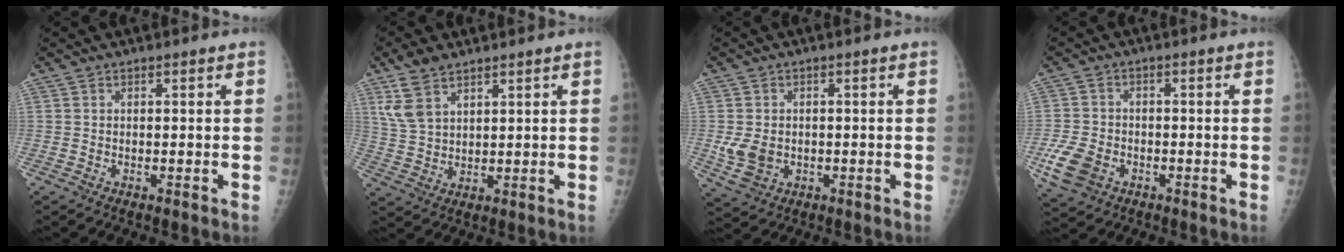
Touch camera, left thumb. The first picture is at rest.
{"total": 7.1, "force": [4.7, 3.5, 4.1], "torque": [-0.074, -0.015, 0.103]}
{"total": 5.2, "force": [-0.7, 4.1, 3.2], "torque": [-0.053, -0.003, -0.003]}
{"total": 7.5, "force": [-2.9, 5.5, 4.3], "torque": [-0.090, 0.008, -0.050]}